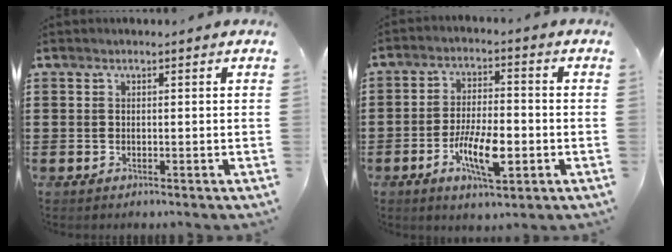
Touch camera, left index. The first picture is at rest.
{"total": 8.9, "force": [-2.9, 3.2, 7.8], "torque": [-0.152, -0.004, -0.050]}